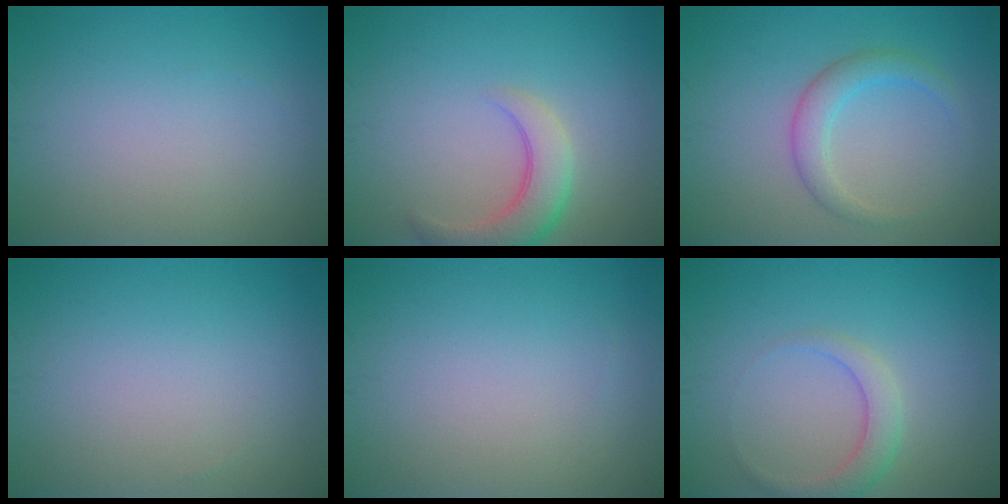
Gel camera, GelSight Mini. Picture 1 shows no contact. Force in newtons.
{"total": 4.2, "press": 4.2, "slide": 0.4}
{"total": 2.7, "press": 2.7, "slide": 0.1}
{"total": 0.0}
{"total": 0.0}
{"total": 2.5, "press": 2.5, "slide": 0.1}